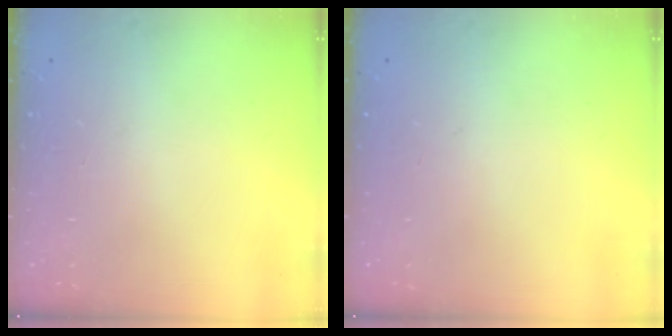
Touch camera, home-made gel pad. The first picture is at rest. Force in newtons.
{"total": 0.0}